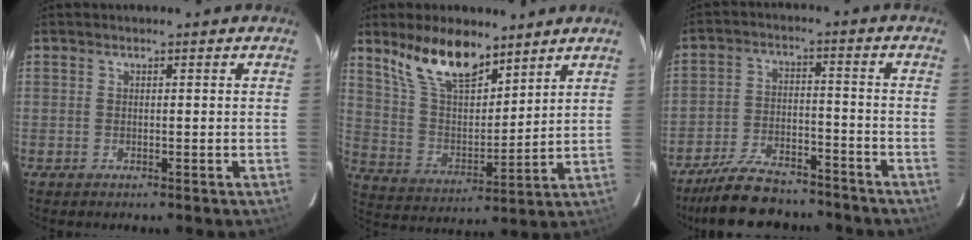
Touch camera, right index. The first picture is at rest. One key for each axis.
{"total": 14.2, "fx": 10.3, "fy": 5.5, "fz": 8.1, "tx": -0.154, "ty": 0.008, "tz": 0.202}
{"total": 15.6, "fx": -13.2, "fy": 5.6, "fz": 6.2, "tx": -0.137, "ty": 0.006, "tz": -0.198}